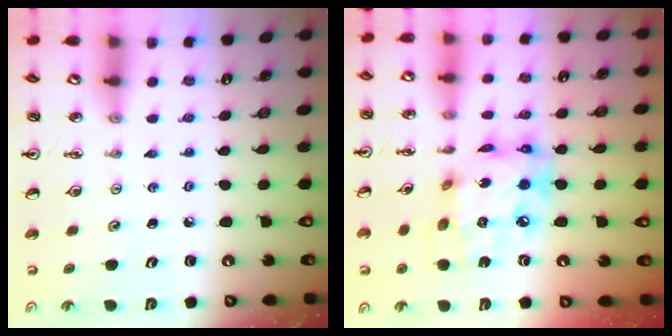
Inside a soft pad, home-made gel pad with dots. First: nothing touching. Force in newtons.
{"total": 16.1, "press": 16.1, "slide": 1.2}